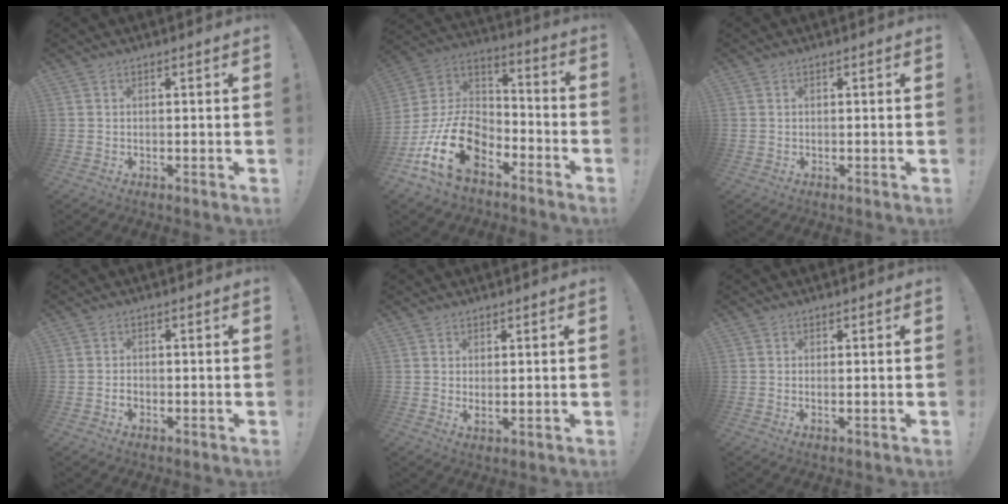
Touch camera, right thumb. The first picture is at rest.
{"total": 21.0, "force": [-10.4, 12.4, 13.4], "torque": [-0.269, 0.064, -0.171]}
{"total": 0.0}
{"total": 1.6, "force": [-1.1, 1.0, 0.6], "torque": [-0.016, 0.007, -0.018]}
{"total": 2.2, "force": [1.5, 0.5, 1.5], "torque": [-0.021, -0.009, 0.026]}
{"total": 0.7, "force": [0.2, -0.2, 0.6], "torque": [-0.003, -0.005, 0.002]}